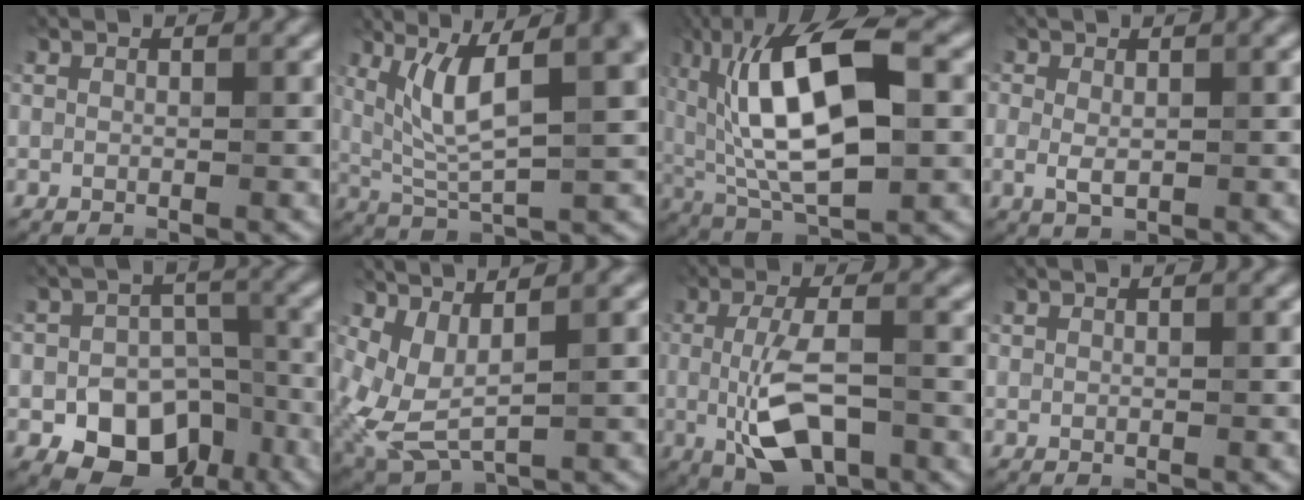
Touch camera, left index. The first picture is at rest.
{"total": 7.0, "force": [2.7, 1.9, 6.2], "torque": [-0.114, 0.004, 0.050]}
{"total": 12.1, "force": [1.9, 5.1, 10.9], "torque": [-0.192, 0.015, 0.024]}
{"total": 1.0, "force": [-0.3, 0.5, 0.8], "torque": [-0.013, -0.003, -0.007]}
{"total": 9.8, "force": [-5.9, 6.7, 4.0], "torque": [-0.027, -0.007, -0.096]}
{"total": 3.8, "force": [0.8, 1.3, 3.5], "torque": [-0.095, -0.007, 0.025]}
{"total": 5.2, "force": [-1.3, 2.0, 4.6], "torque": [-0.095, -0.014, -0.024]}
{"total": 0.9, "force": [-0.1, -0.2, -0.8], "torque": [0.015, -0.001, -0.003]}